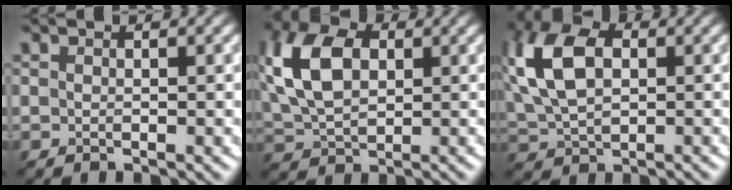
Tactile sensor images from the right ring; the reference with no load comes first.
{"total": 7.8, "force": [2.1, 4.9, 5.6], "torque": [-0.151, 0.027, 0.057]}
{"total": 7.8, "force": [2.0, 4.8, 5.9], "torque": [-0.156, 0.028, 0.051]}